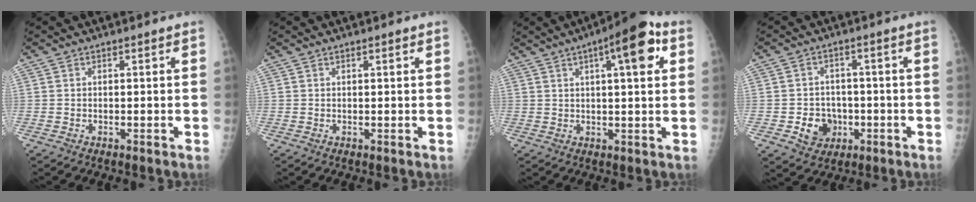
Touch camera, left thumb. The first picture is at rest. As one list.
[{"total": 0.9, "force": [0.5, 0.1, 0.7], "torque": [-0.011, 0.000, 0.007]}, {"total": 11.6, "force": [4.5, 3.1, 10.2], "torque": [-0.133, 0.007, 0.058]}, {"total": 6.6, "force": [-1.9, 5.7, 2.8], "torque": [-0.015, 0.014, -0.025]}]